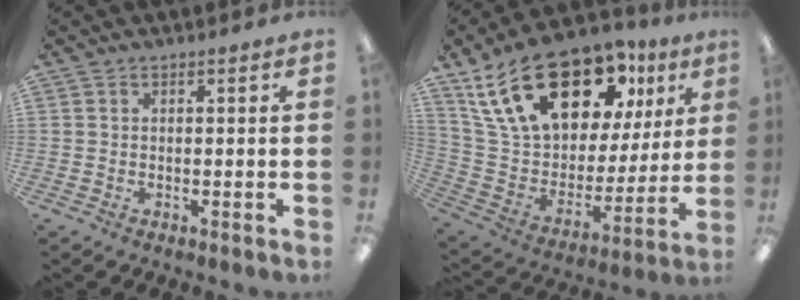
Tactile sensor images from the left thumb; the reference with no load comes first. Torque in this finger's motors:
{"motor_torque": [2.00, 2.15, 1.56, -1.21, 0.38]}